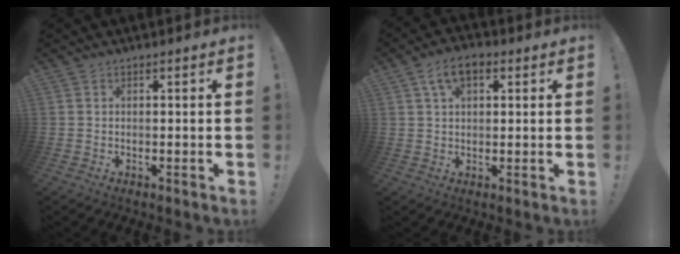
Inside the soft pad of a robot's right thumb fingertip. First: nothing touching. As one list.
[{"total": 7.1, "force": [3.0, 3.9, 5.1], "torque": [-0.080, 0.003, 0.054]}]